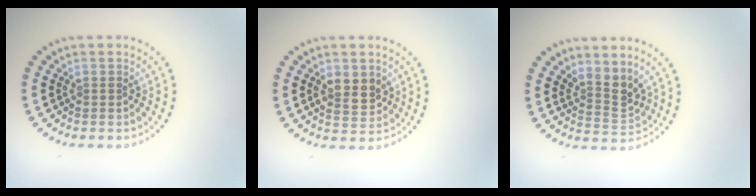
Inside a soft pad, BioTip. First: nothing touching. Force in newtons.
{"total": 2.9, "press": 2.8, "slide": 0.5}
{"total": 2.8, "press": 2.1, "slide": 1.9}